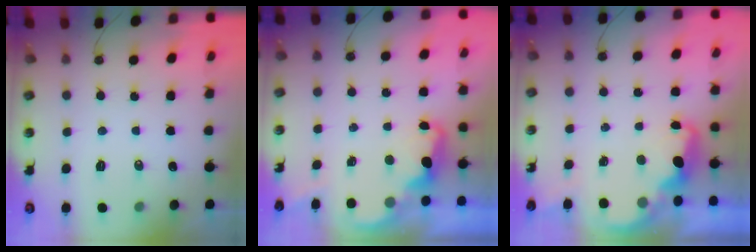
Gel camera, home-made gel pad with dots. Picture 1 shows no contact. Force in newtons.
{"total": 2.3, "press": 2.2, "slide": 0.6}
{"total": 2.5, "press": 2.4, "slide": 0.7}